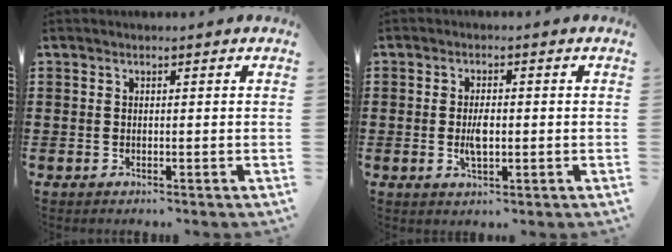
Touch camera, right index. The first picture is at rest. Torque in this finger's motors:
{"motor_torque": [2.14, 0.00, 0.39, 0.10]}